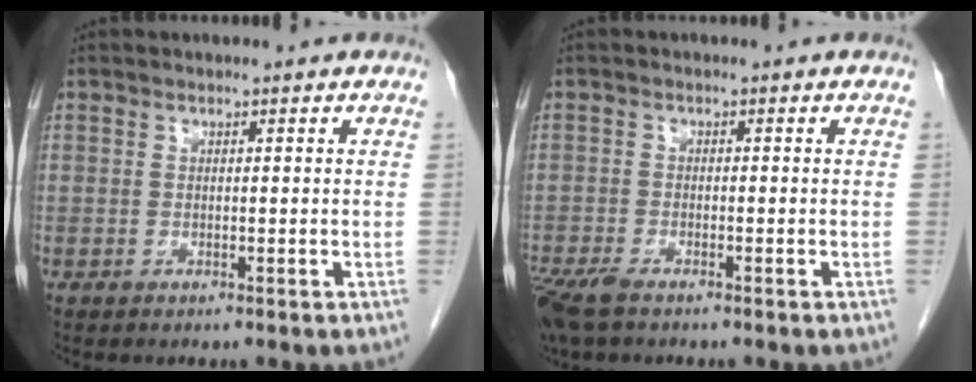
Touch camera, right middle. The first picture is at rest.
{"total": 5.3, "force": [-3.9, 1.6, 3.2], "torque": [-0.067, -0.014, -0.070]}